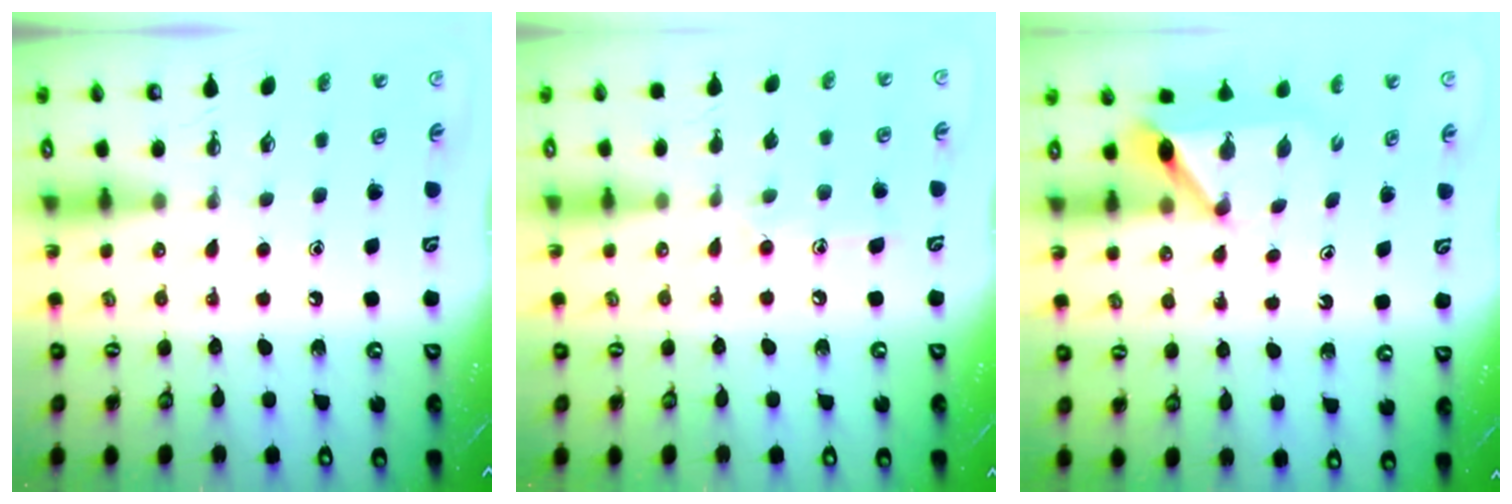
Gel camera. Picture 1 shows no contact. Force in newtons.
{"total": 7.8, "press": 7.7, "slide": 0.5}
{"total": 6.1, "press": 6.1, "slide": 0.2}